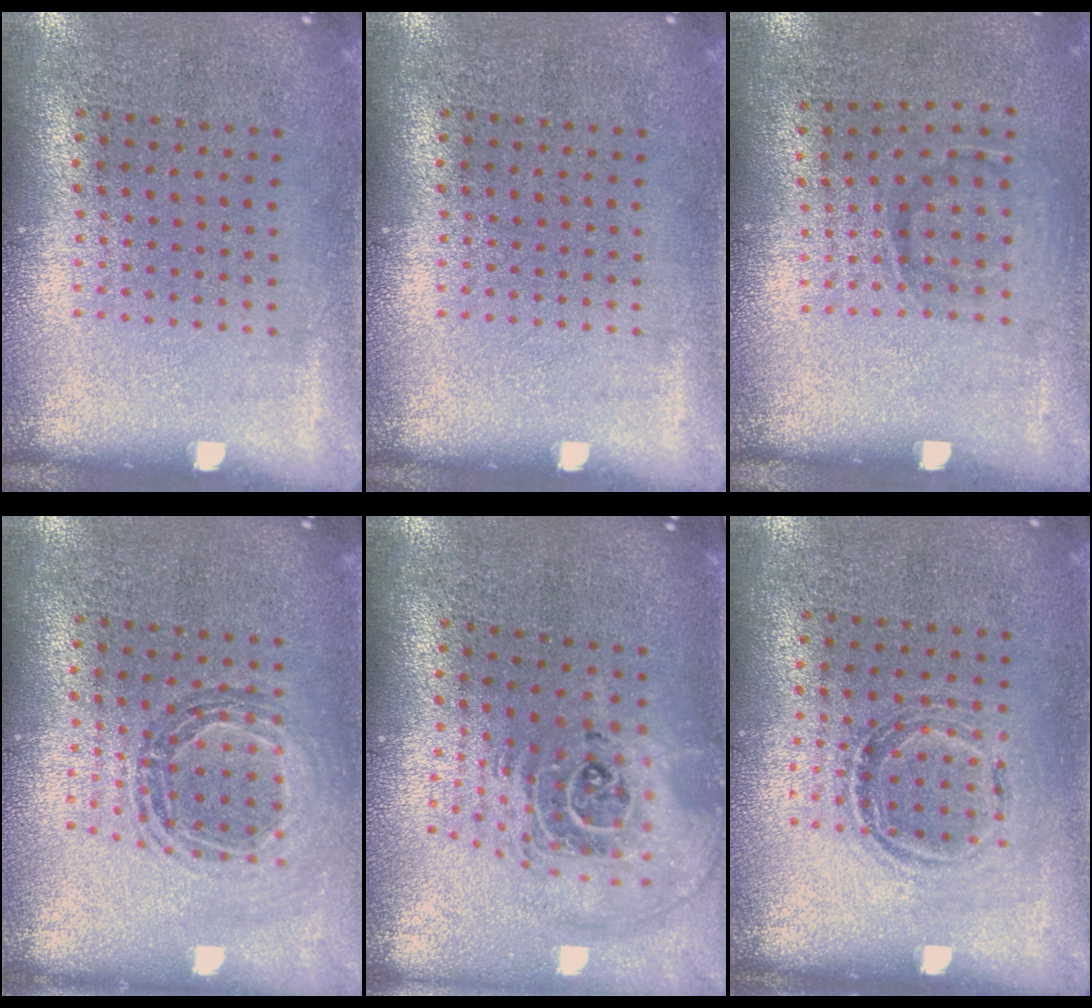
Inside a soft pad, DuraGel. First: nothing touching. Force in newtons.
{"total": 0.0}
{"total": 0.9, "press": 0.6, "slide": 0.7}
{"total": 0.8, "press": 0.8, "slide": 0.1}
{"total": 2.5, "press": 1.7, "slide": 1.8}
{"total": 1.1, "press": 1.0, "slide": 0.4}